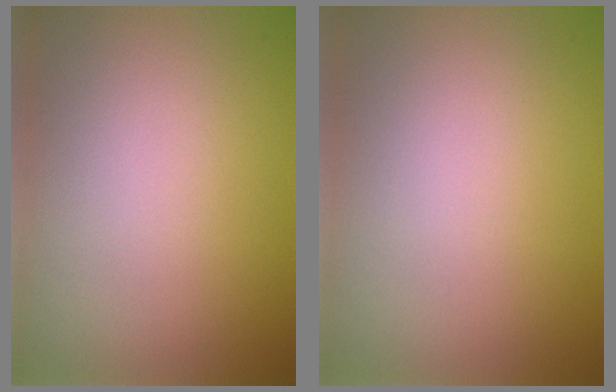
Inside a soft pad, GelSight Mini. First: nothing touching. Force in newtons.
{"total": 0.0}